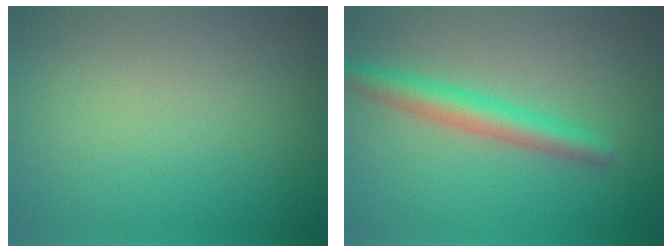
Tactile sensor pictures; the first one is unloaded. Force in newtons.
{"total": 3.3, "press": 3.3, "slide": 0.0}